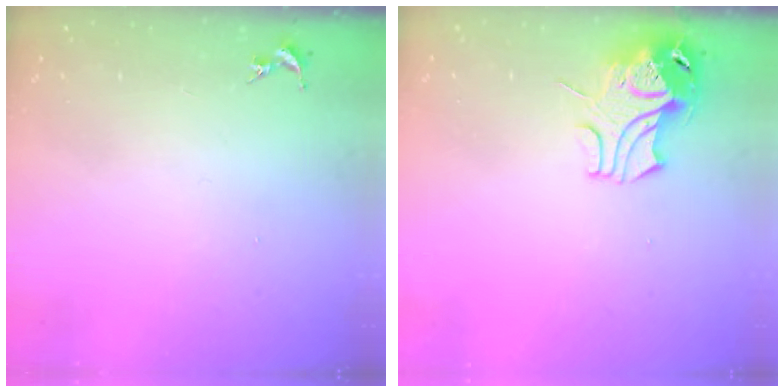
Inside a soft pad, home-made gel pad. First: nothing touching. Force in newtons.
{"total": 9.7, "press": 9.6, "slide": 1.4}